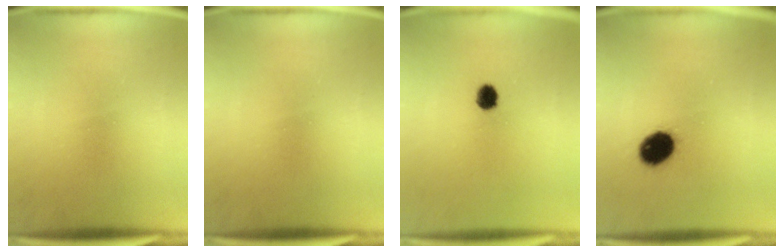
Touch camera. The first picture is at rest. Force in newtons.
{"total": 0.0}
{"total": 3.1}
{"total": 9.2}